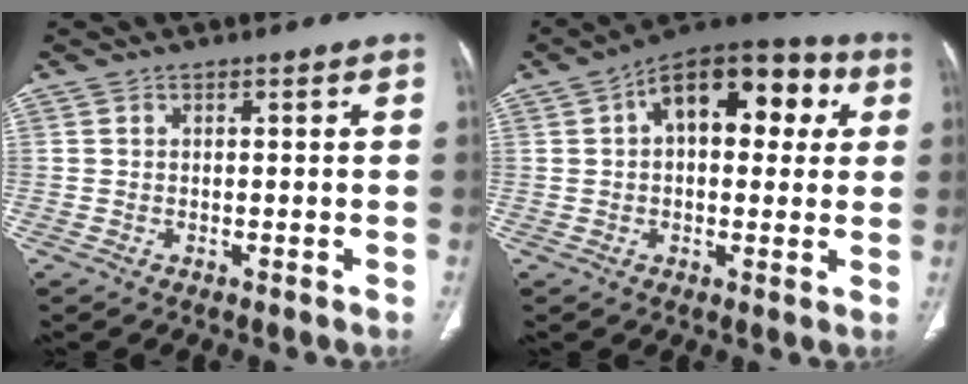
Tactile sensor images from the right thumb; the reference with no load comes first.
{"total": 17.1, "force": [4.6, 9.5, 13.4], "torque": [-0.147, 0.029, 0.057]}